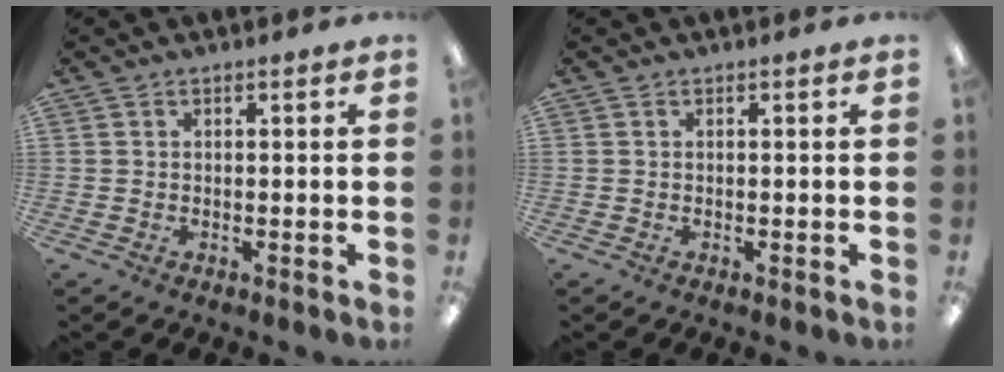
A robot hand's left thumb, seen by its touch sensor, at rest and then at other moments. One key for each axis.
{"total": 0.0}